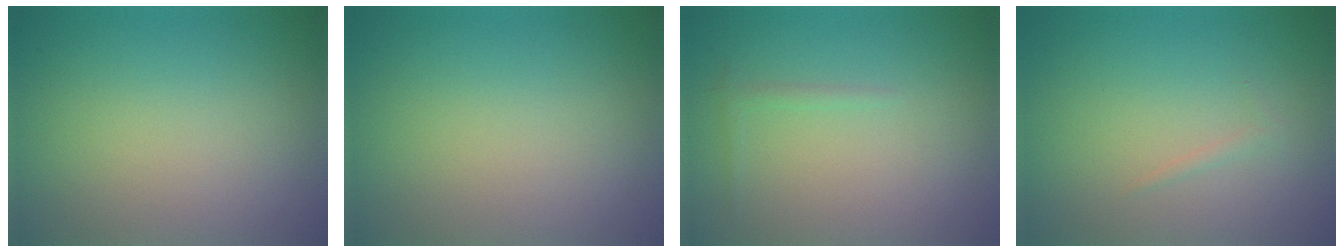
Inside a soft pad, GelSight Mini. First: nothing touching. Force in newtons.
{"total": 0.0}
{"total": 0.7, "press": 0.7, "slide": 0.1}
{"total": 0.6, "press": 0.5, "slide": 0.1}